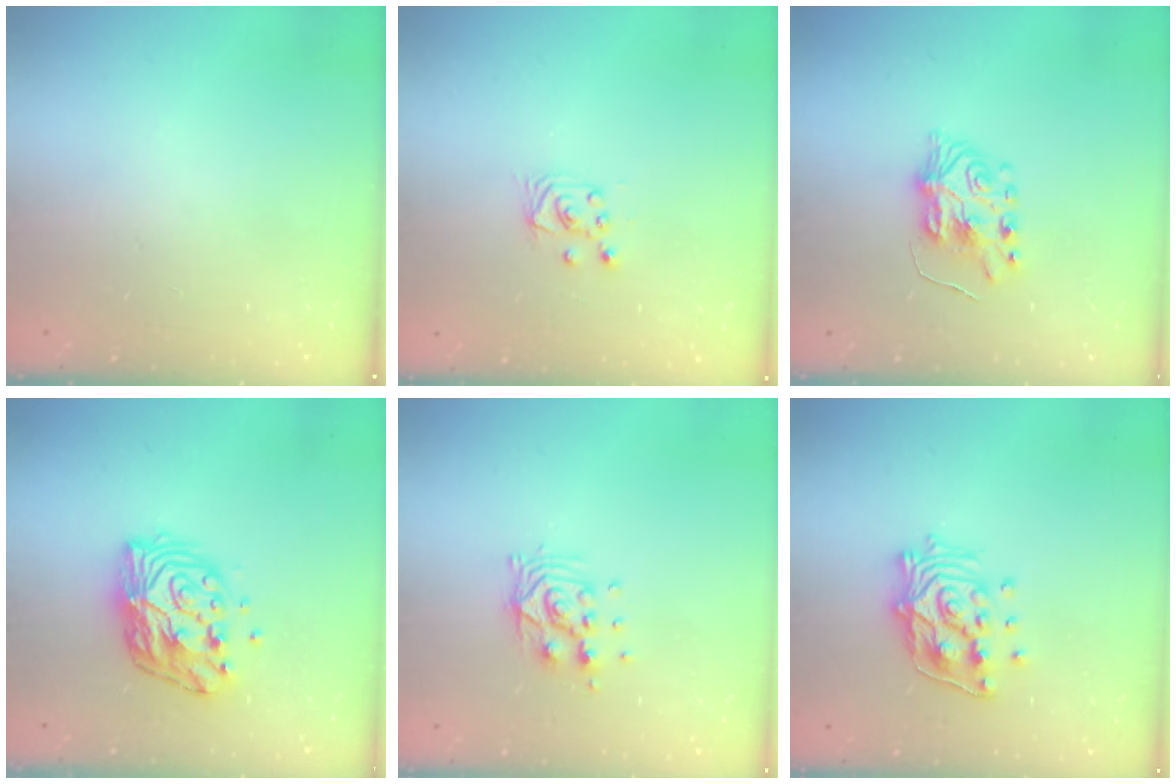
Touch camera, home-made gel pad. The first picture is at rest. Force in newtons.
{"total": 3.0, "press": 3.0, "slide": 0.3}
{"total": 7.5, "press": 7.5, "slide": 0.8}
{"total": 11.7, "press": 11.7, "slide": 0.8}
{"total": 9.3, "press": 9.3, "slide": 0.6}
{"total": 13.8, "press": 13.7, "slide": 1.6}